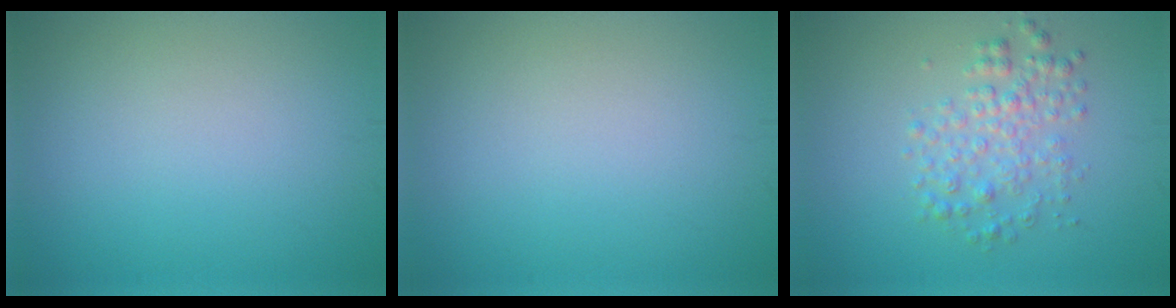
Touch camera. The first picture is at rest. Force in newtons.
{"total": 0.0}
{"total": 3.1, "press": 3.1, "slide": 0.0}